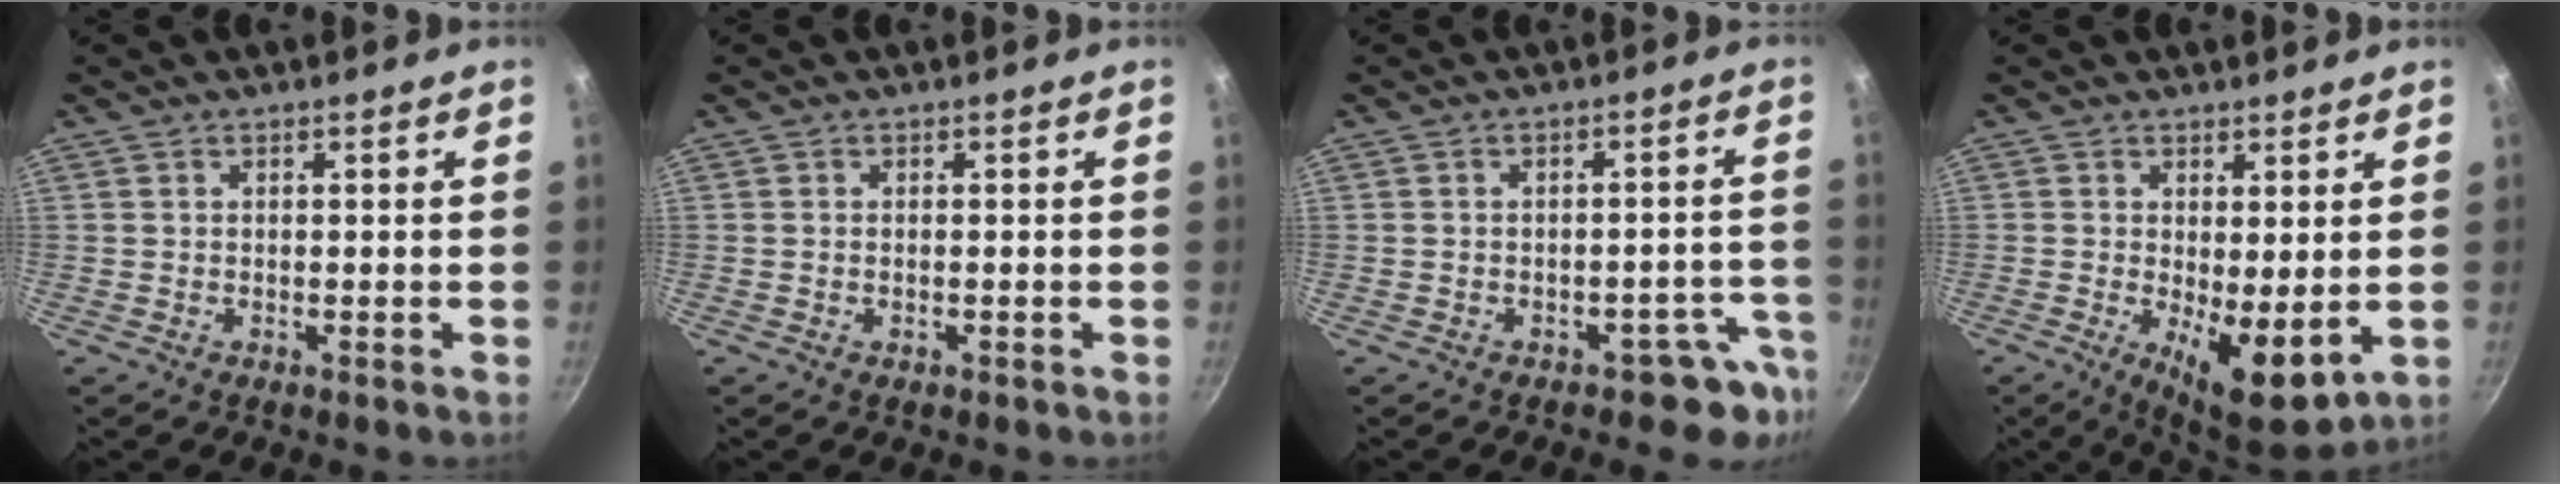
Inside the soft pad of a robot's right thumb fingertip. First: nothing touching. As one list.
[{"total": 0.6, "force": [-0.2, 0.3, 0.5], "torque": [-0.008, 0.003, -0.005]}, {"total": 5.8, "force": [-3.8, 3.4, 2.7], "torque": [0.025, 0.048, -0.039]}, {"total": 8.8, "force": [-0.3, 3.3, 8.1], "torque": [-0.108, -0.019, 0.005]}]